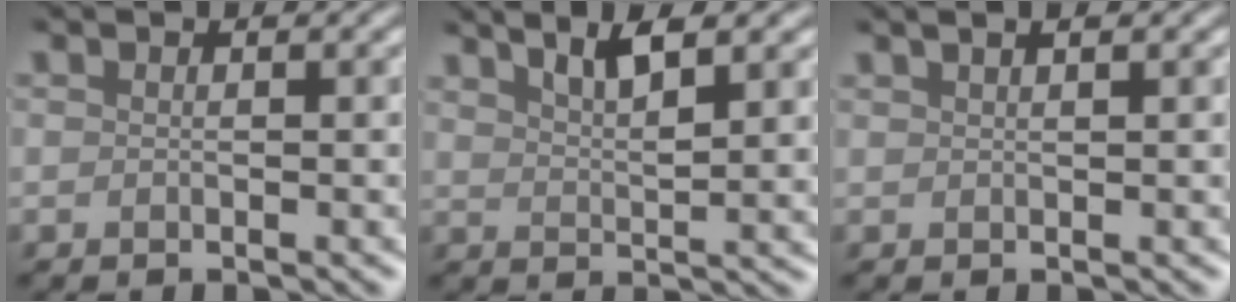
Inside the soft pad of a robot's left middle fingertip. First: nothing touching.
{"total": 3.1, "force": [2.3, -0.3, 2.0], "torque": [-0.048, 0.004, 0.063]}
{"total": 1.7, "force": [1.0, 0.7, 1.2], "torque": [0.002, 0.024, 0.002]}